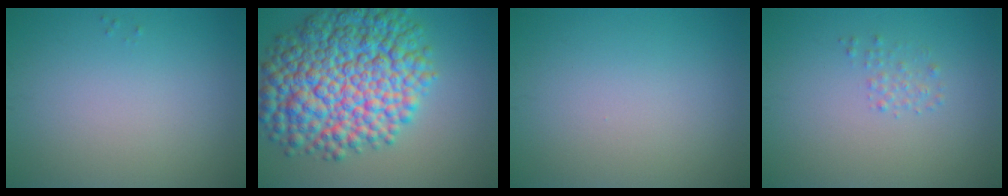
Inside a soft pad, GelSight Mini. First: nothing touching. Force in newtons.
{"total": 13.4, "press": 13.4, "slide": 0.2}
{"total": 0.0}
{"total": 1.0, "press": 1.0, "slide": 0.0}